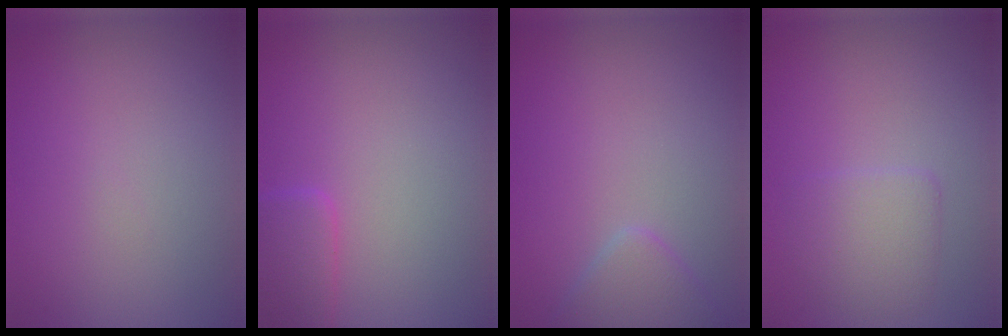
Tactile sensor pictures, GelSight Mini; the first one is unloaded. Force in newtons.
{"total": 2.6, "press": 2.6, "slide": 0.2}
{"total": 2.3, "press": 2.3, "slide": 0.2}
{"total": 2.5, "press": 2.5, "slide": 0.4}